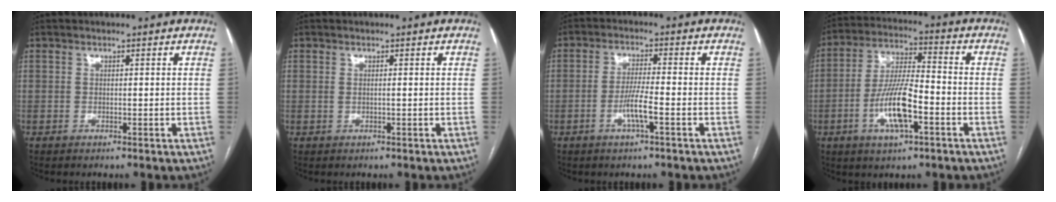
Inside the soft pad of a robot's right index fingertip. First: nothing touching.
{"total": 0.6, "force": [0.0, 0.0, 0.6], "torque": [-0.015, -0.001, 0.001]}
{"total": 4.8, "force": [-1.9, -0.1, 4.4], "torque": [-0.085, -0.003, -0.038]}
{"total": 11.2, "force": [-3.9, 2.6, 10.2], "torque": [-0.204, 0.003, -0.071]}